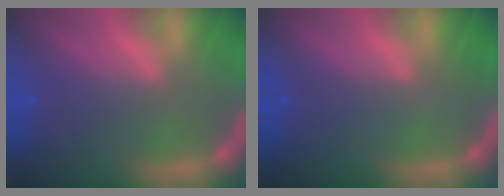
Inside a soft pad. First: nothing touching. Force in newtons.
{"total": 0.0}